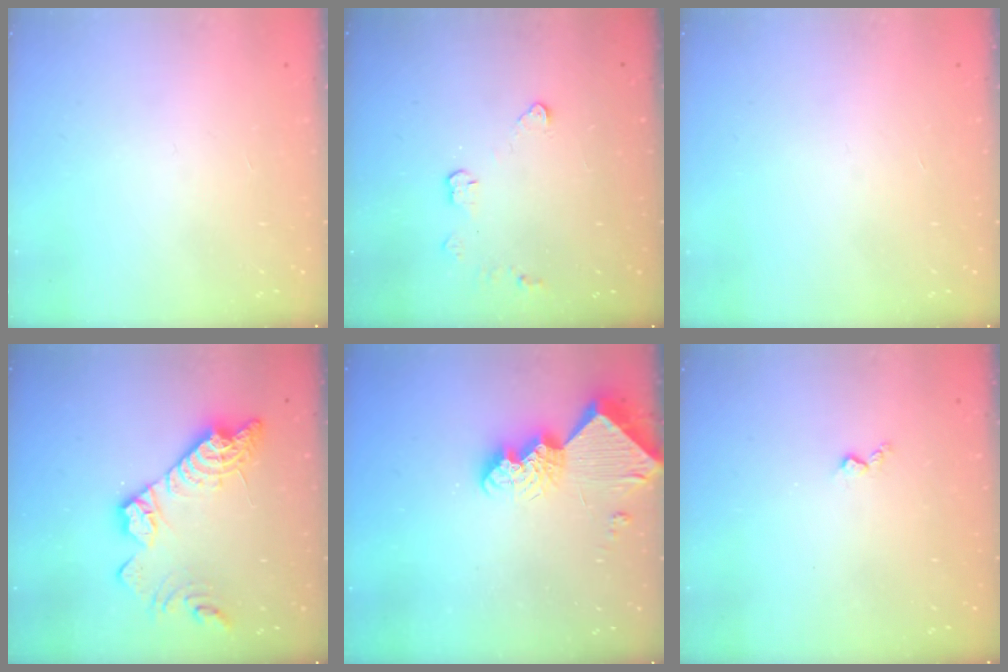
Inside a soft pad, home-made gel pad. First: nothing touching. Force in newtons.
{"total": 3.9, "press": 3.9, "slide": 0.5}
{"total": 0.0}
{"total": 17.4, "press": 17.4, "slide": 1.2}
{"total": 12.1, "press": 12.0, "slide": 1.3}
{"total": 2.9, "press": 2.9, "slide": 0.5}